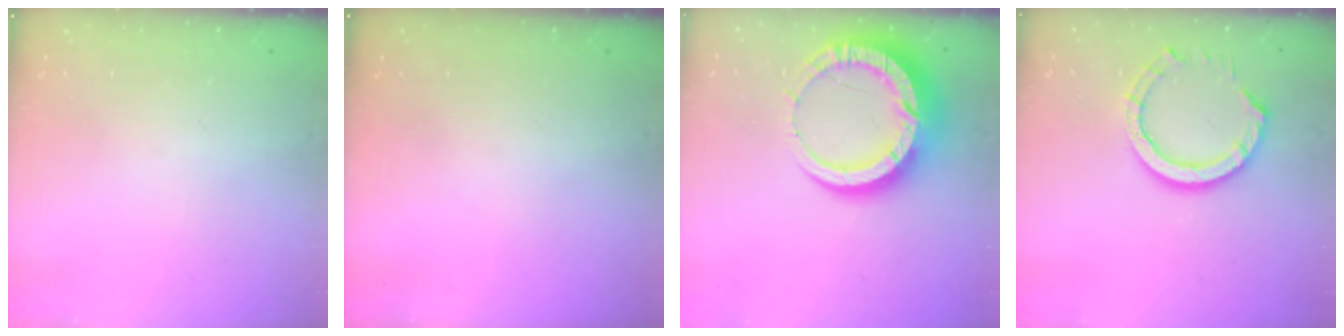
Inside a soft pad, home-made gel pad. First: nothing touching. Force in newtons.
{"total": 0.0}
{"total": 16.0, "press": 15.9, "slide": 1.7}
{"total": 10.6, "press": 10.6, "slide": 0.9}